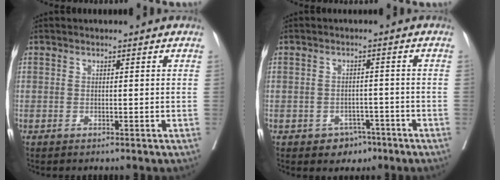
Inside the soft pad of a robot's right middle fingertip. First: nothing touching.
{"total": 3.7, "force": [-2.3, 2.7, 1.1], "torque": [-0.004, 0.010, -0.024]}